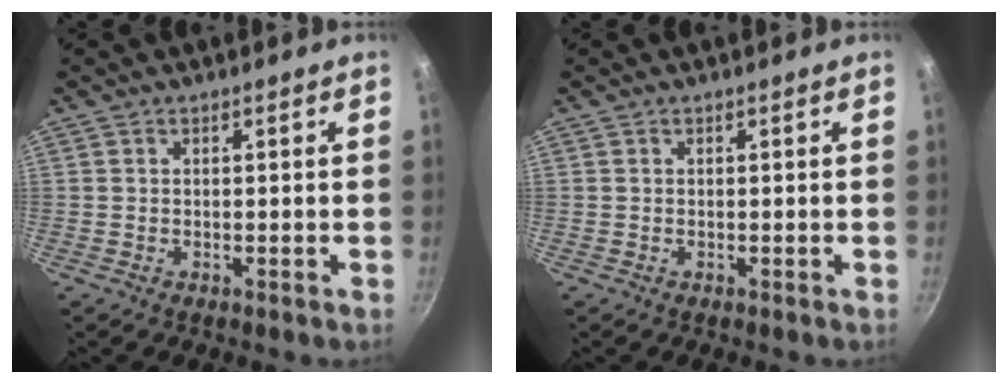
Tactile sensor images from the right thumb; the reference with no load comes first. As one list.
[{"total": 0.0}]